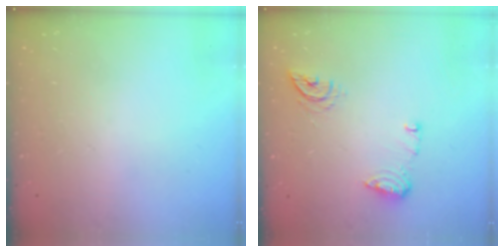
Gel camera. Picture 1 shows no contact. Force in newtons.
{"total": 8.9, "press": 8.9, "slide": 0.5}